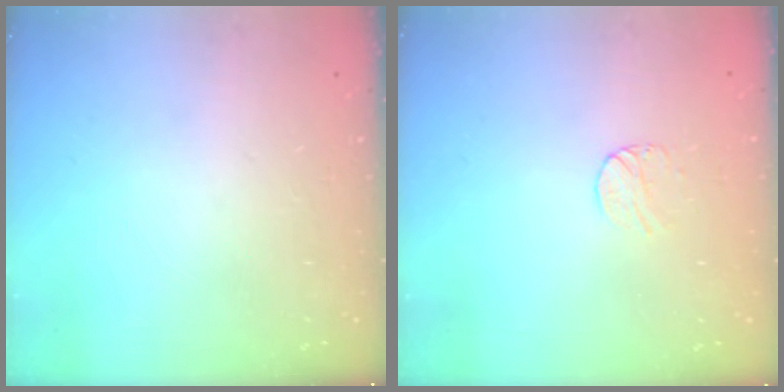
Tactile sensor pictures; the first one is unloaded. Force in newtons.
{"total": 6.1, "press": 6.1, "slide": 0.5}